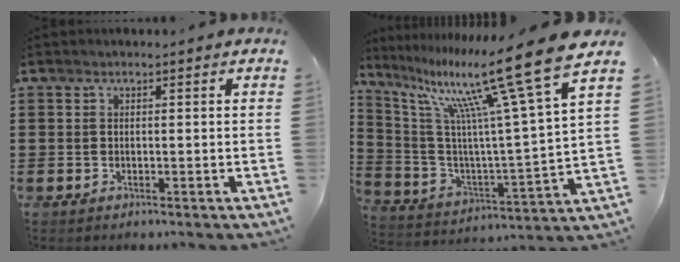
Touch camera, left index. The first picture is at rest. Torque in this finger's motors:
{"motor_torque": [1.09, -1.05, 1.05, 0.21]}